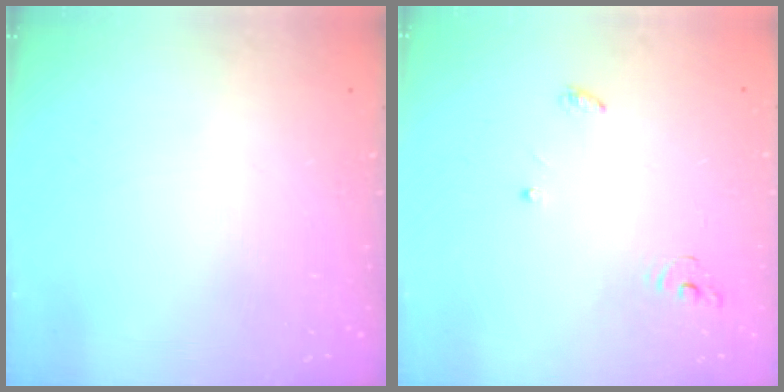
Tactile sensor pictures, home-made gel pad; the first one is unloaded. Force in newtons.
{"total": 3.9, "press": 3.9, "slide": 0.2}